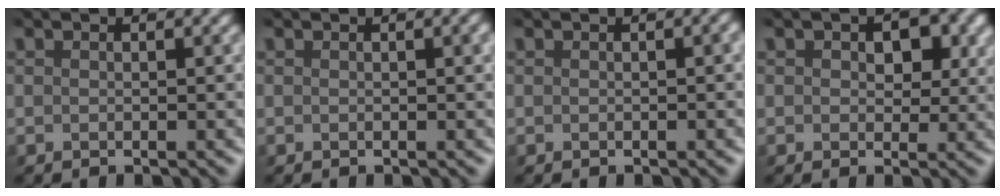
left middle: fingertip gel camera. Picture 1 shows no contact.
{"total": 0.8, "force": [-0.1, 0.3, 0.7], "torque": [-0.006, 0.001, -0.003]}
{"total": 1.4, "force": [-0.4, 0.7, 1.2], "torque": [-0.006, 0.009, -0.008]}
{"total": 5.4, "force": [1.4, 4.0, 3.3], "torque": [-0.019, 0.019, 0.002]}